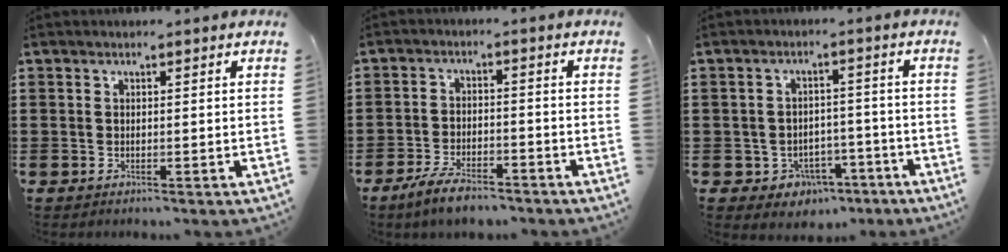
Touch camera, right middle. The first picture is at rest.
{"total": 5.0, "force": [-4.1, 1.1, 2.6], "torque": [-0.058, 0.000, -0.081]}
{"total": 3.4, "force": [-2.6, 2.1, 0.6], "torque": [-0.024, 0.006, -0.054]}